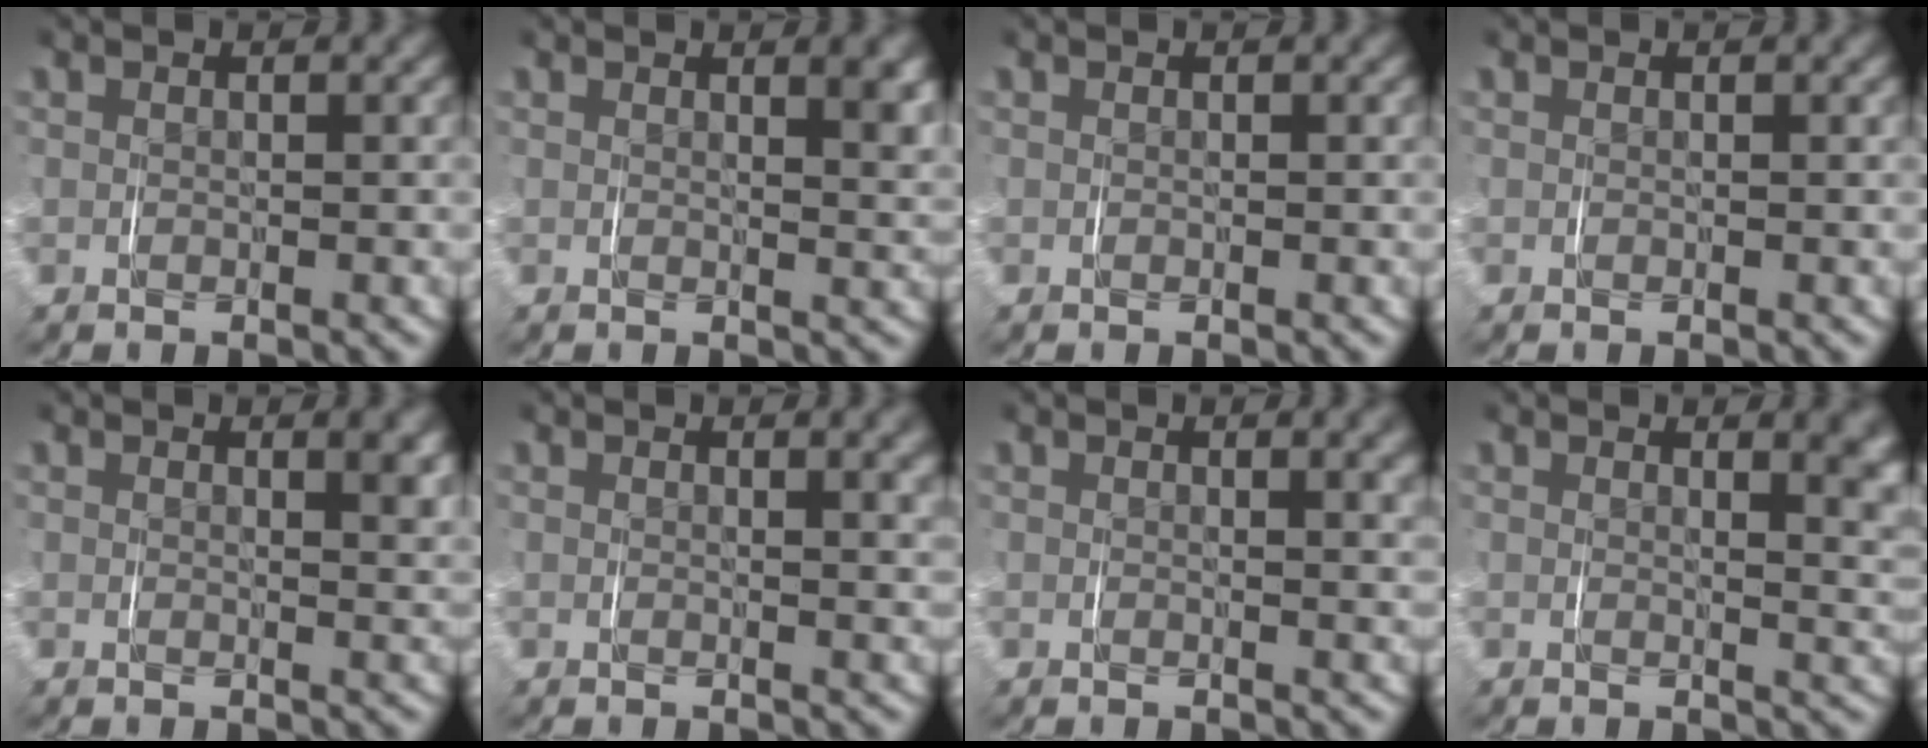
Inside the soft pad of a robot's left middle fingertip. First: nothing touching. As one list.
[{"total": 2.6, "force": [1.4, 0.5, 2.1], "torque": [-0.019, -0.001, 0.020]}, {"total": 0.0}, {"total": 0.0}, {"total": 2.0, "force": [1.2, 0.3, 1.6], "torque": [-0.015, -0.001, 0.018]}, {"total": 2.3, "force": [1.4, 0.4, 1.7], "torque": [-0.013, 0.008, 0.017]}, {"total": 1.9, "force": [1.2, 0.3, 1.5], "torque": [-0.011, 0.007, 0.015]}, {"total": 4.3, "force": [2.3, 1.3, 3.4], "torque": [-0.028, 0.001, 0.030]}]